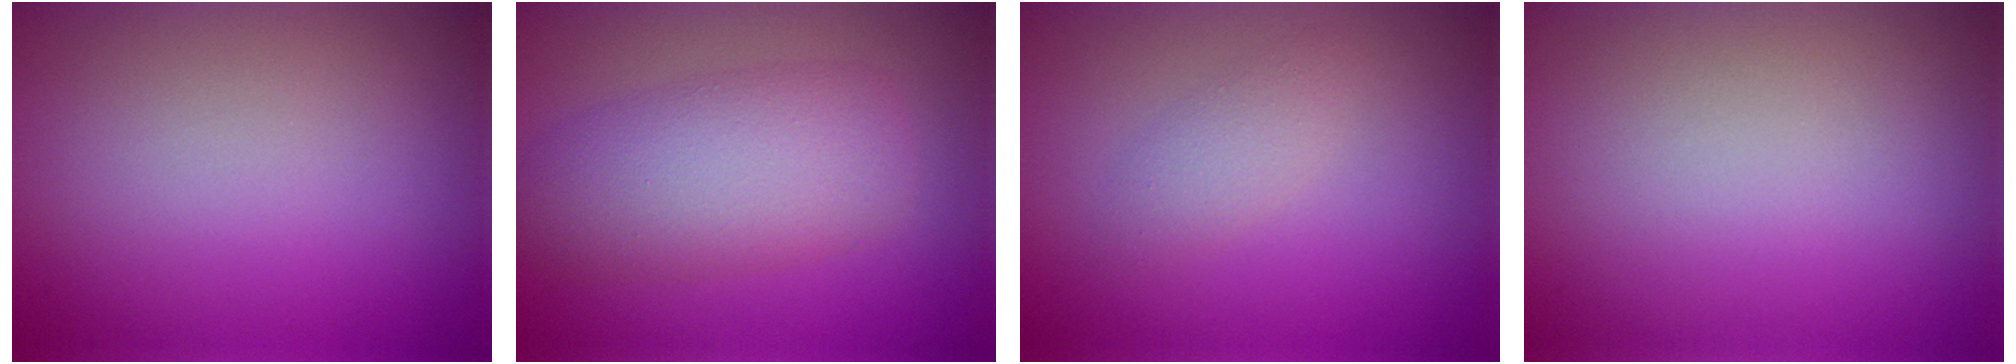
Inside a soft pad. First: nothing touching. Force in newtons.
{"total": 6.1, "press": 6.1, "slide": 0.1}
{"total": 1.6, "press": 1.6, "slide": 0.1}
{"total": 0.0}